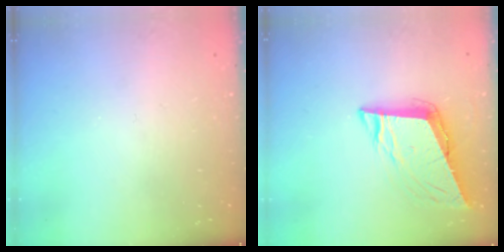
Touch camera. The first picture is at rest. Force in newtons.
{"total": 9.8, "press": 9.3, "slide": 3.0}